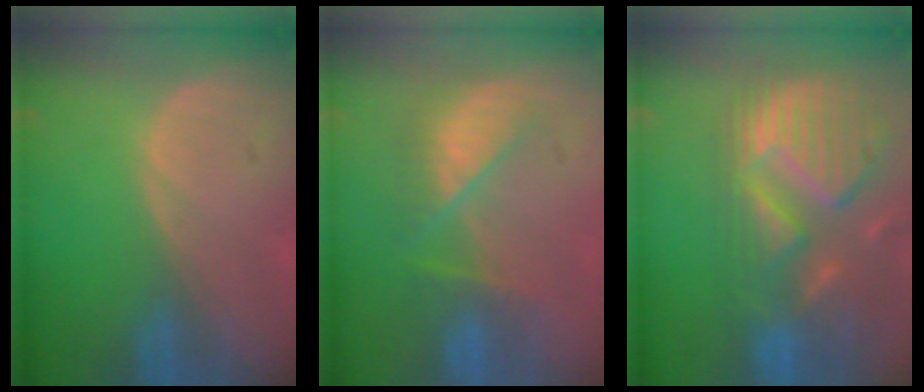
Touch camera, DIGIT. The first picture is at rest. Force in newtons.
{"total": 6.9, "press": 6.9, "slide": 1.1}
{"total": 13.9, "press": 11.7, "slide": 7.5}